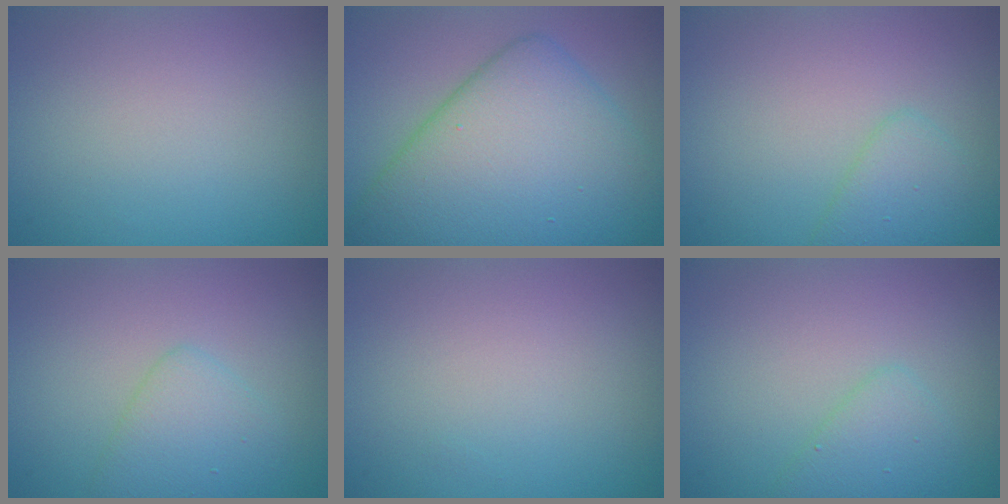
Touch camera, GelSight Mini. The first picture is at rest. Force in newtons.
{"total": 11.8, "press": 11.8, "slide": 0.4}
{"total": 2.4, "press": 2.4, "slide": 0.2}
{"total": 2.6, "press": 2.6, "slide": 0.2}
{"total": 0.0}
{"total": 2.1, "press": 2.1, "slide": 0.2}